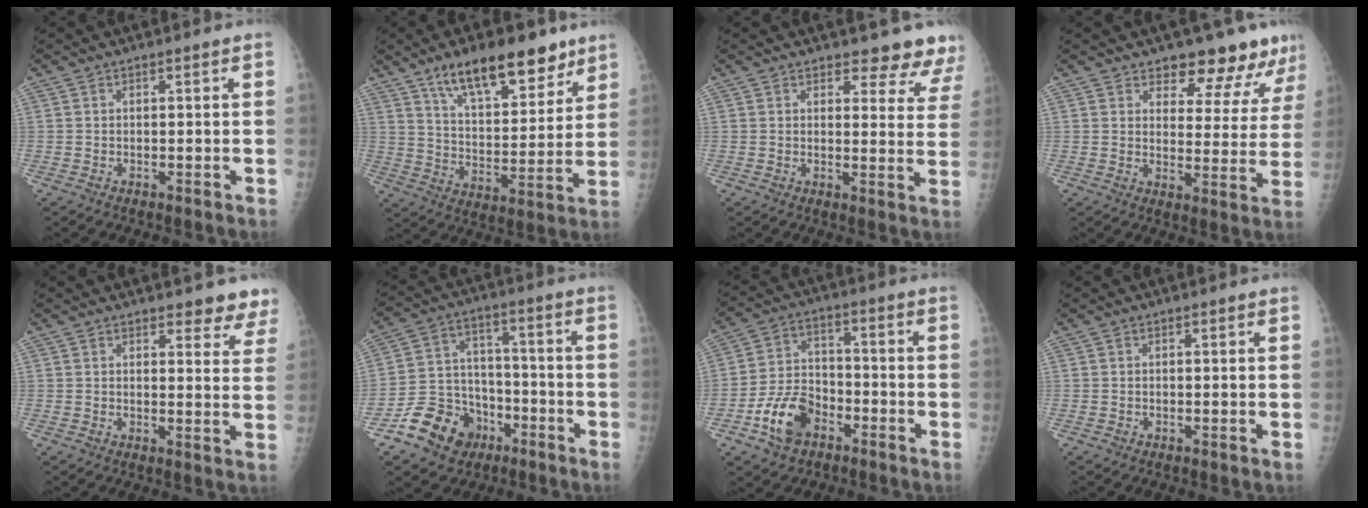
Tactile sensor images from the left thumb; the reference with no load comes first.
{"total": 17.3, "force": [11.5, 7.1, 10.7], "torque": [-0.122, -0.058, 0.193]}
{"total": 8.7, "force": [8.1, 2.9, 1.4], "torque": [0.026, -0.052, 0.068]}
{"total": 11.5, "force": [10.0, 4.3, 3.8], "torque": [-0.004, -0.071, 0.120]}
{"total": 6.3, "force": [5.6, 2.3, 1.8], "torque": [0.018, -0.031, 0.049]}
{"total": 13.1, "force": [-7.4, 9.9, 4.5], "torque": [-0.045, 0.068, -0.122]}
{"total": 10.7, "force": [-5.4, 7.0, 5.9], "torque": [-0.095, 0.032, -0.099]}
{"total": 0.0}